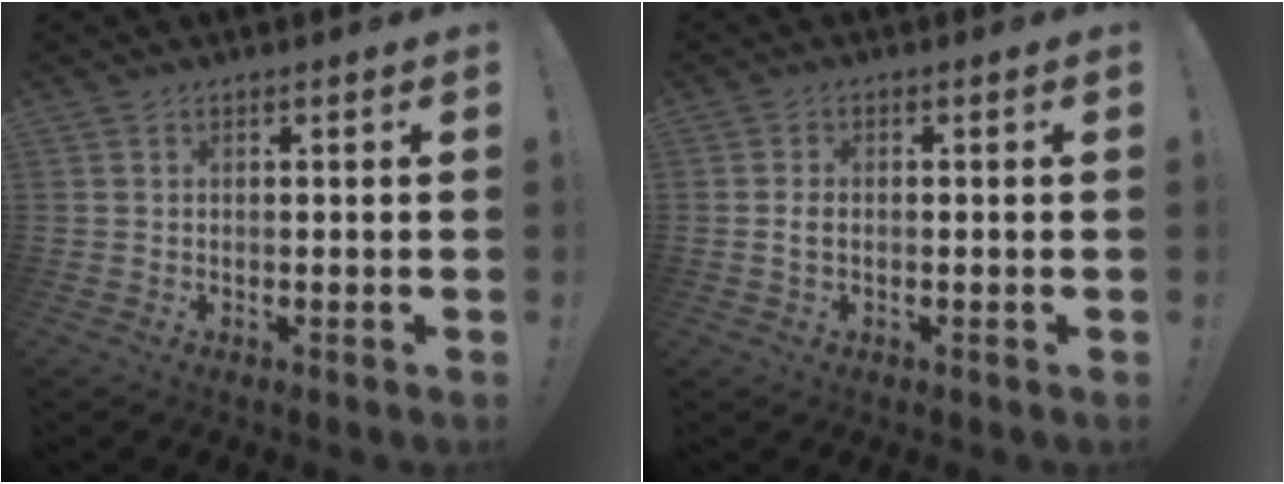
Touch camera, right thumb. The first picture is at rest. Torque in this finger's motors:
{"motor_torque": [-0.19, -0.10, -0.05, 0.47, -0.04]}